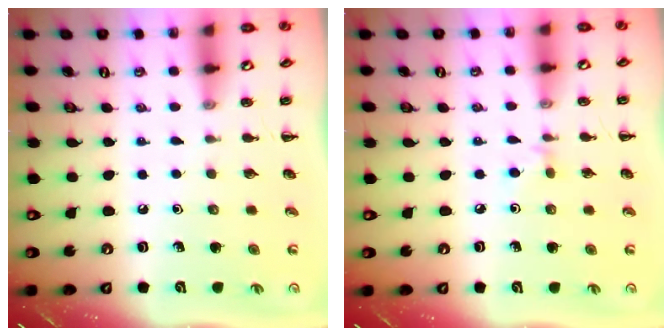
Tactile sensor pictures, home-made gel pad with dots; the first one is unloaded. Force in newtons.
{"total": 2.6, "press": 2.4, "slide": 1.0}